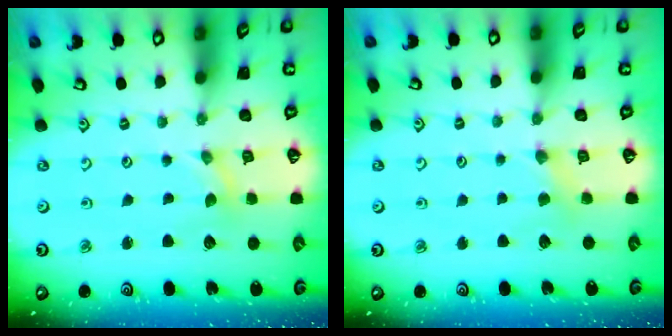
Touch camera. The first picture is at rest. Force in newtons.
{"total": 2.7, "press": 2.7, "slide": 0.4}